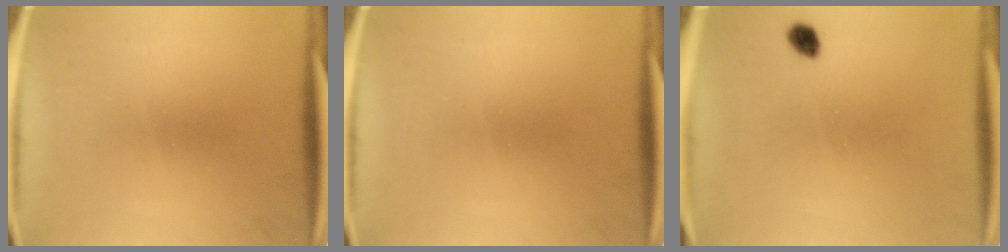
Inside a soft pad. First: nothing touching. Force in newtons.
{"total": 0.0}
{"total": 2.2}